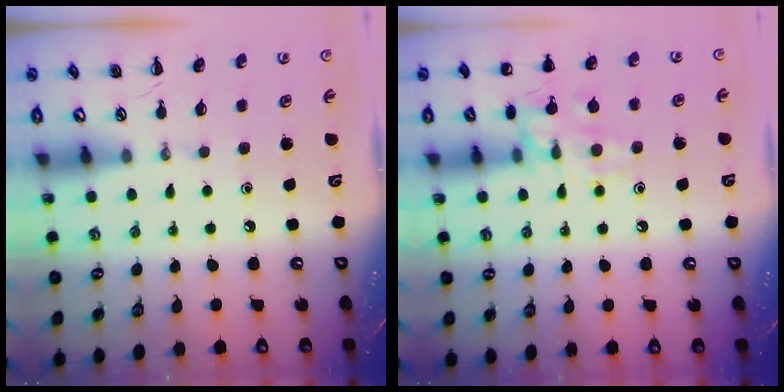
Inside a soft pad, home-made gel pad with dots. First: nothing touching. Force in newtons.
{"total": 12.7, "press": 12.7, "slide": 0.7}